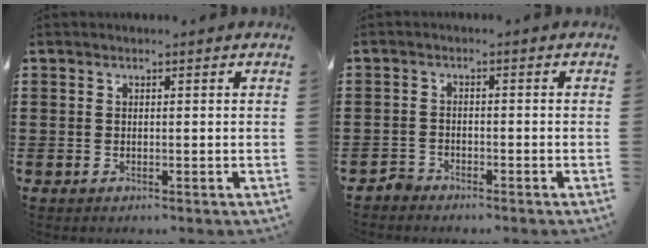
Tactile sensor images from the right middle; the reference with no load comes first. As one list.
[{"total": 1.7, "force": [-1.7, 0.5, 0.0], "torque": [-0.011, 0.002, -0.038]}]